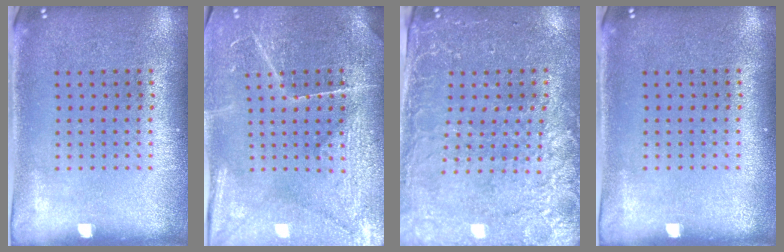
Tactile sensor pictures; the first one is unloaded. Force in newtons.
{"total": 3.9, "press": 3.7, "slide": 1.3}
{"total": 3.0, "press": 2.8, "slide": 1.1}
{"total": 0.0}